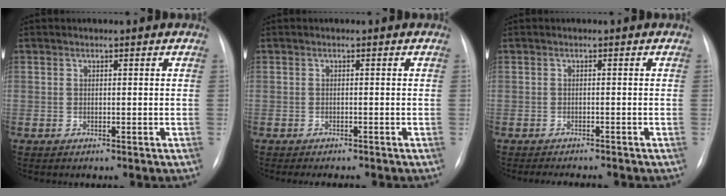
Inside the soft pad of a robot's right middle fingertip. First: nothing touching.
{"total": 3.2, "force": [-2.9, 0.5, 1.3], "torque": [-0.011, -0.005, -0.033]}
{"total": 4.3, "force": [-4.0, 0.6, 1.5], "torque": [-0.016, -0.004, -0.051]}